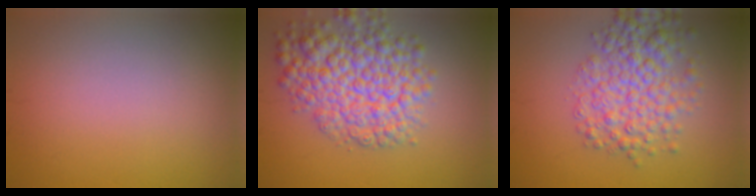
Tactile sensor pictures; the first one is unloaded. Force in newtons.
{"total": 7.9, "press": 7.9, "slide": 0.3}
{"total": 6.1, "press": 6.1, "slide": 0.1}